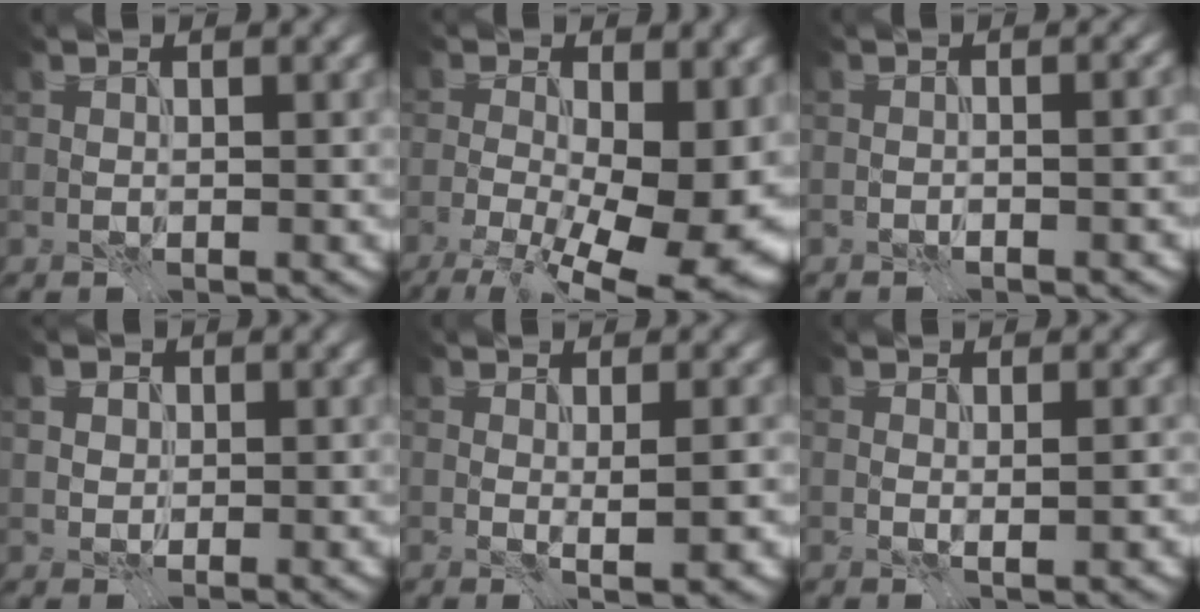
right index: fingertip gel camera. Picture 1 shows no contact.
{"total": 13.6, "force": [-2.4, 6.2, 11.9], "torque": [-0.160, -0.024, -0.013]}
{"total": 2.7, "force": [-0.2, 1.1, 2.4], "torque": [-0.004, 0.016, -0.016]}
{"total": 1.3, "force": [0.3, 1.2, 0.4], "torque": [-0.002, -0.004, 0.008]}
{"total": 1.9, "force": [-0.2, 0.3, 1.9], "torque": [-0.027, -0.007, -0.002]}
{"total": 0.7, "force": [-0.1, 0.1, 0.7], "torque": [-0.008, -0.003, -0.001]}